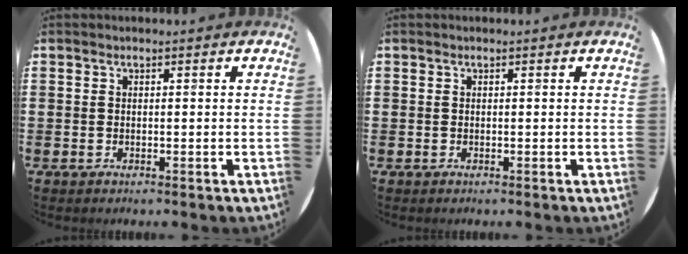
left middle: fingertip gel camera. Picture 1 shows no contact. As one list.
[{"total": 0.0}]